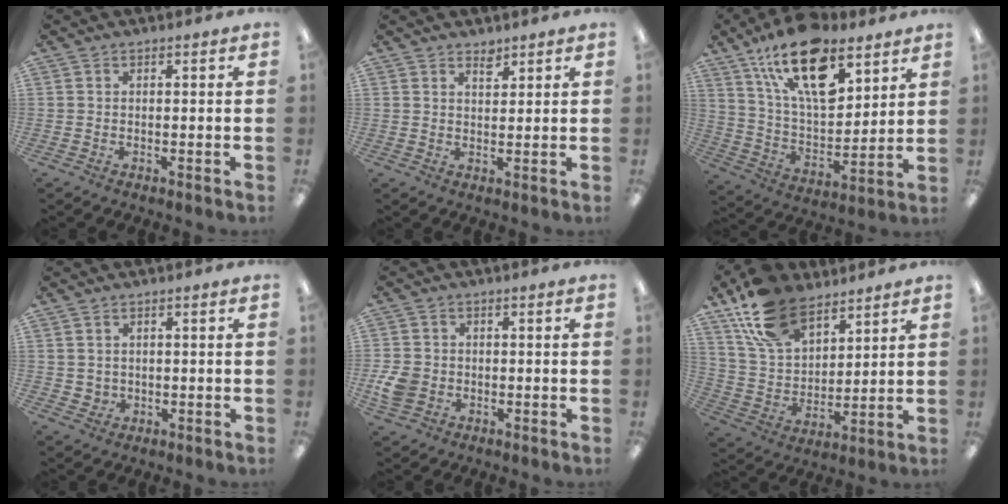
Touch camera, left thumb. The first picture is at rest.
{"total": 2.5, "force": [2.2, 1.0, 0.7], "torque": [-0.002, -0.014, 0.037]}
{"total": 21.8, "force": [13.2, 10.2, 14.0], "torque": [-0.243, -0.066, 0.230]}
{"total": 2.3, "force": [0.8, 2.0, 0.5], "torque": [-0.014, 0.002, 0.015]}
{"total": 5.8, "force": [-1.3, 4.9, 2.9], "torque": [-0.059, 0.006, -0.023]}
{"total": 17.6, "force": [11.6, 9.9, 8.9], "torque": [-0.182, -0.042, 0.221]}